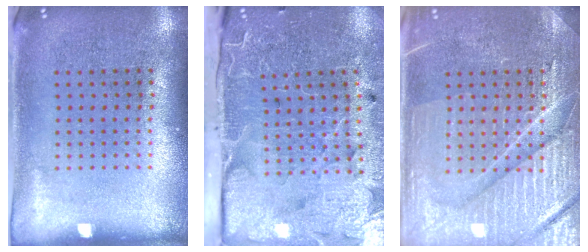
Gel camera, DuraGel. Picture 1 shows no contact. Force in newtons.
{"total": 3.9, "press": 3.6, "slide": 1.5}
{"total": 4.4, "press": 4.3, "slide": 0.6}